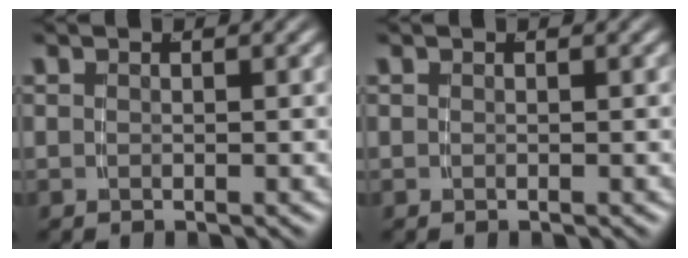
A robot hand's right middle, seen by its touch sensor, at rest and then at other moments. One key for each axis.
{"total": 0.0}